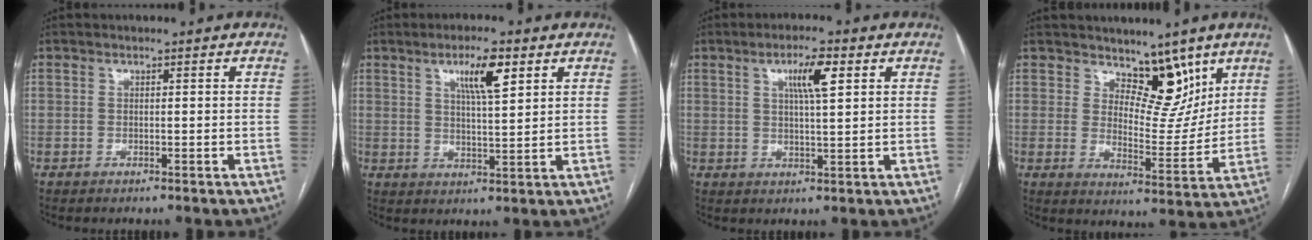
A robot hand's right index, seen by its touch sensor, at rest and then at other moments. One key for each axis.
{"total": 6.7, "fx": 3.4, "fy": 1.0, "fz": 5.6, "tx": -0.100, "ty": 0.002, "tz": 0.057}
{"total": 5.7, "fx": 2.4, "fy": 0.7, "fz": 5.1, "tx": -0.091, "ty": 0.004, "tz": 0.040}
{"total": 8.5, "fx": 6.1, "fy": 4.2, "fz": 4.1, "tx": -0.046, "ty": -0.010, "tz": 0.103}